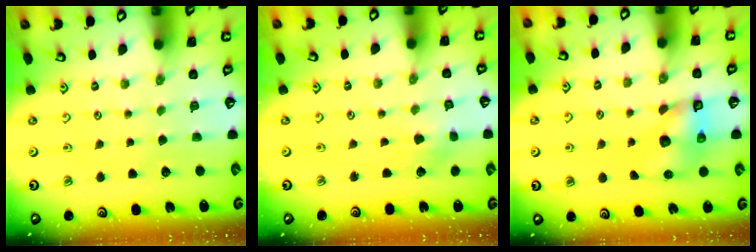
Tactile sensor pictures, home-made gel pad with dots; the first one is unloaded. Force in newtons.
{"total": 2.8, "press": 2.7, "slide": 0.5}
{"total": 7.6, "press": 7.6, "slide": 0.8}